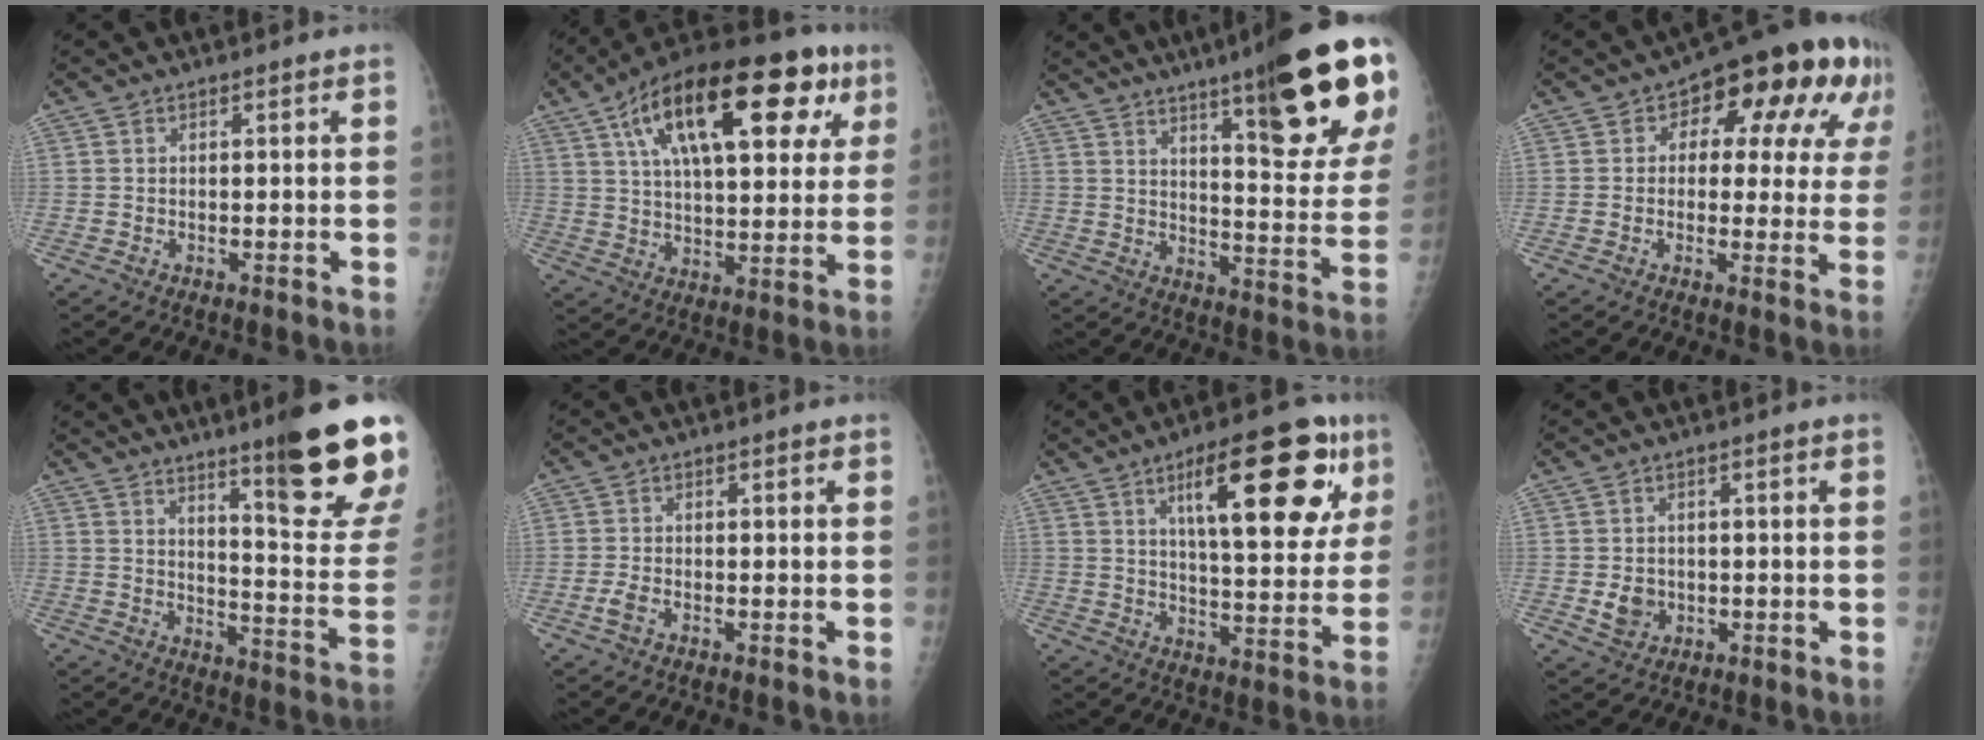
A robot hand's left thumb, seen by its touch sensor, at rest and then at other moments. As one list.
[{"total": 27.3, "force": [11.8, 12.0, 21.5], "torque": [-0.311, 0.018, 0.181]}, {"total": 24.5, "force": [13.9, 4.3, 19.7], "torque": [-0.244, -0.063, 0.195]}, {"total": 16.9, "force": [6.0, 9.2, 12.9], "torque": [-0.101, 0.012, 0.064]}, {"total": 19.4, "force": [12.6, 1.5, 14.6], "torque": [-0.166, -0.089, 0.182]}, {"total": 2.1, "force": [-1.1, 0.9, 1.5], "torque": [-0.040, 0.006, -0.023]}, {"total": 21.0, "force": [9.3, 6.9, 17.6], "torque": [-0.214, -0.021, 0.134]}, {"total": 3.9, "force": [-0.7, 3.4, 1.9], "torque": [-0.019, 0.002, -0.005]}]